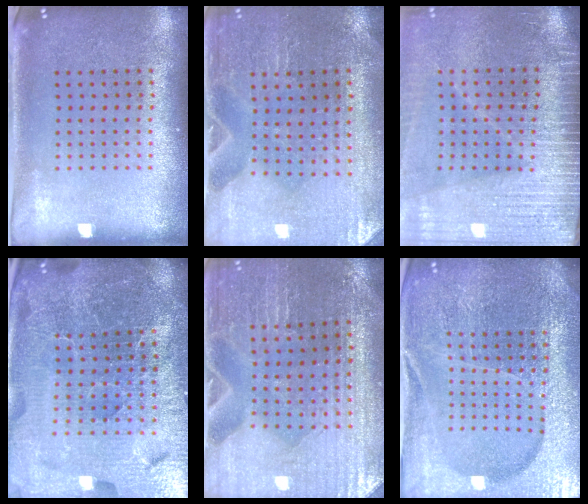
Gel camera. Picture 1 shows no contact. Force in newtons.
{"total": 0.6, "press": 0.6, "slide": 0.0}
{"total": 3.8, "press": 3.3, "slide": 1.9}
{"total": 6.3, "press": 5.6, "slide": 2.9}
{"total": 1.7, "press": 1.7, "slide": 0.2}
{"total": 5.7, "press": 5.1, "slide": 2.5}